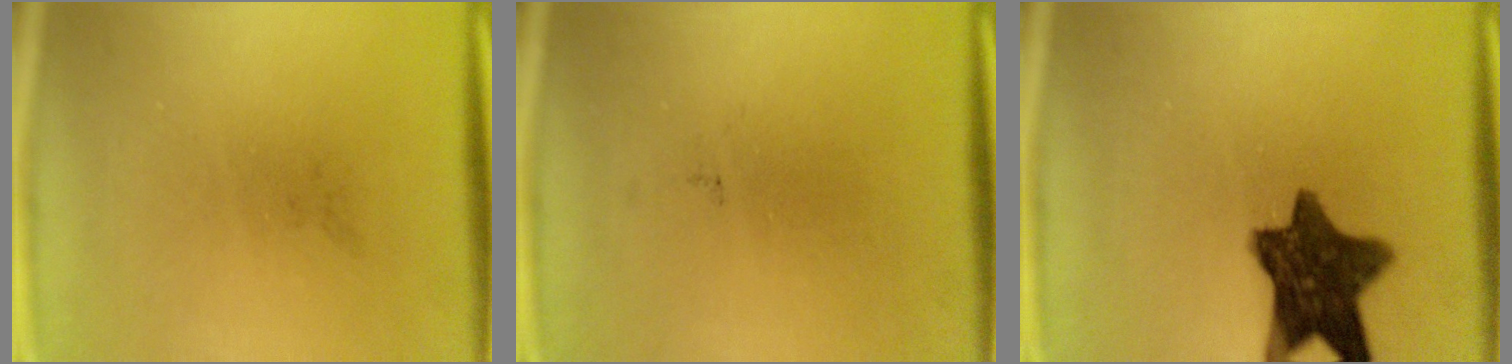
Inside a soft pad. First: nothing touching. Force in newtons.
{"total": 0.0}
{"total": 11.3}